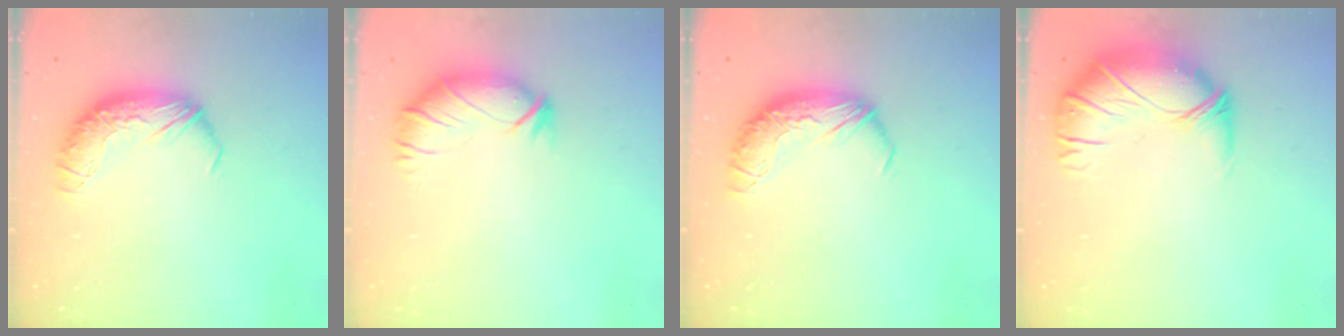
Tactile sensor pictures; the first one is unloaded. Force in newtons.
{"total": 2.9, "press": 2.3, "slide": 1.7}
{"total": 0.0}
{"total": 2.6, "press": 1.0, "slide": 2.4}